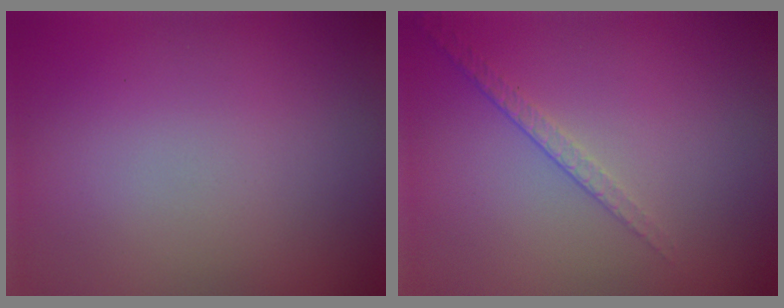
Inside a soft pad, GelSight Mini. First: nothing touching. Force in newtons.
{"total": 1.4, "press": 0.8, "slide": 1.1}